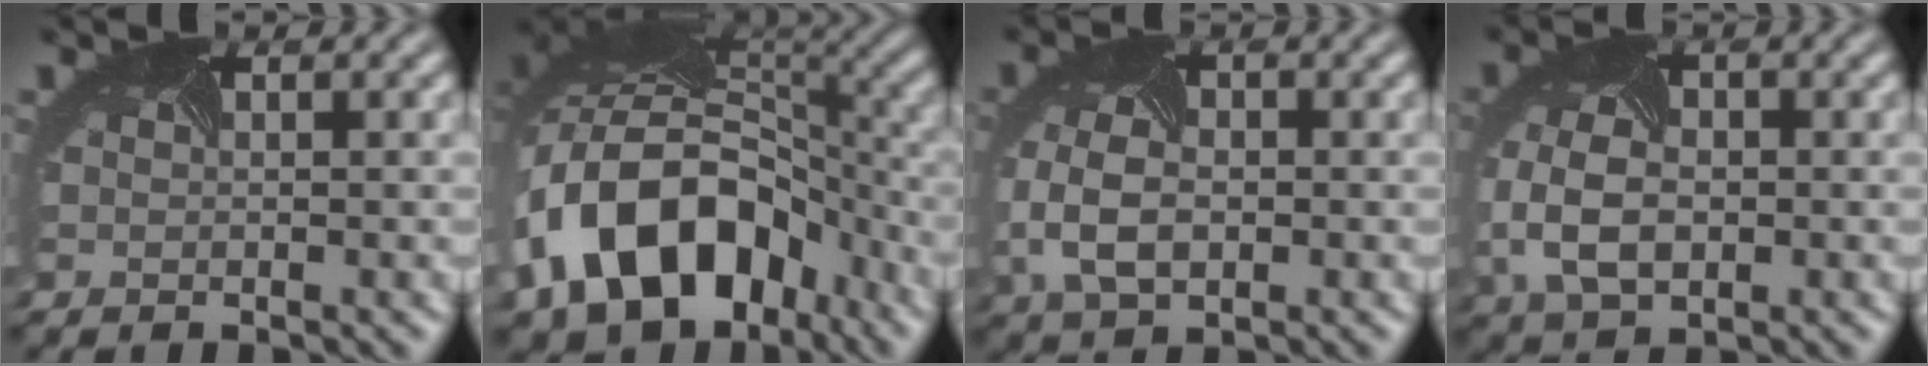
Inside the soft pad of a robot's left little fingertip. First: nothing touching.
{"total": 13.2, "force": [-5.9, 8.8, 7.9], "torque": [-0.159, 0.002, -0.103]}
{"total": 4.4, "force": [-1.1, 2.8, 3.2], "torque": [-0.091, -0.011, -0.014]}
{"total": 4.9, "force": [-1.2, 3.2, 3.5], "torque": [-0.095, -0.011, -0.016]}